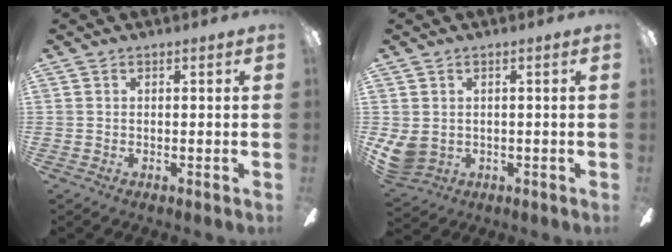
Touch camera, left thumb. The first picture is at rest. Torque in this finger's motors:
{"motor_torque": [-0.35, 0.46, 0.49, -0.45, 0.05]}